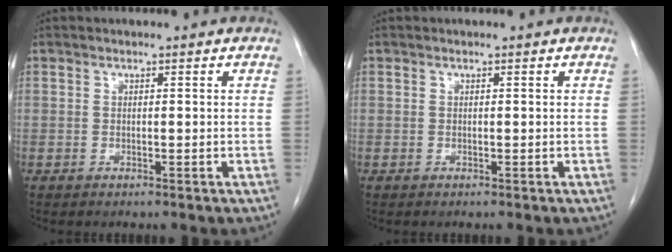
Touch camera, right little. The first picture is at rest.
{"total": 0.0}